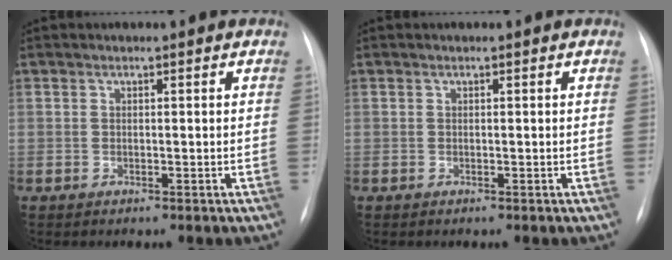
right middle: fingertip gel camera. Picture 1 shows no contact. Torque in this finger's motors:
{"motor_torque": [-0.33, -0.14, -0.02, 0.00]}